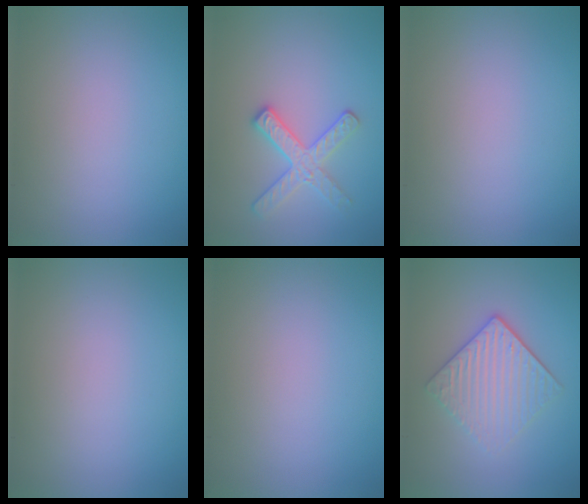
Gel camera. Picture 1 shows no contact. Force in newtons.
{"total": 2.8, "press": 2.7, "slide": 0.6}
{"total": 0.0}
{"total": 0.0}
{"total": 0.0}
{"total": 4.0, "press": 3.3, "slide": 2.3}